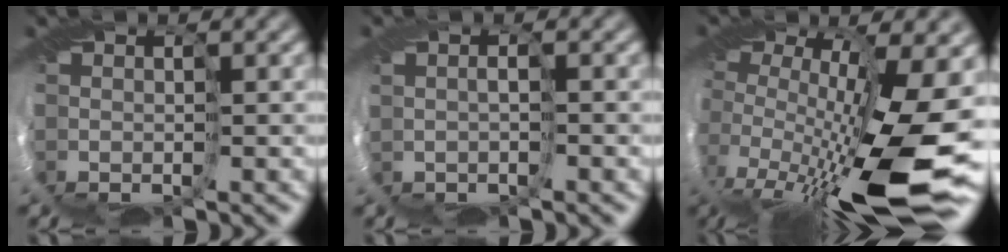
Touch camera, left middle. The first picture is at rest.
{"total": 1.1, "force": [0.3, 0.4, 1.0], "torque": [-0.018, 0.009, 0.008]}
{"total": 14.3, "force": [-3.2, 4.7, 13.1], "torque": [-0.244, -0.026, -0.055]}